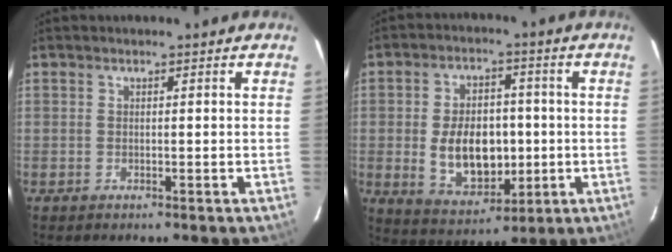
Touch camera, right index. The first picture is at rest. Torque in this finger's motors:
{"motor_torque": [0.54, 0.11, 0.71, 0.12]}